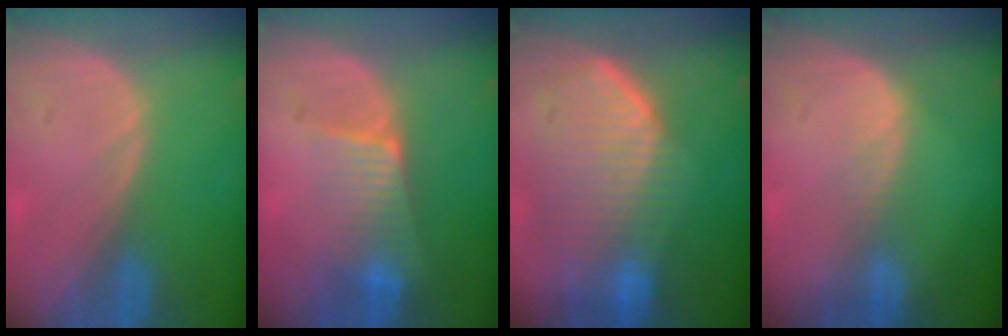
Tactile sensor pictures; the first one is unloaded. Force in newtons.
{"total": 6.4, "press": 5.7, "slide": 3.0}
{"total": 10.5, "press": 9.1, "slide": 5.2}
{"total": 1.6, "press": 1.6, "slide": 0.1}